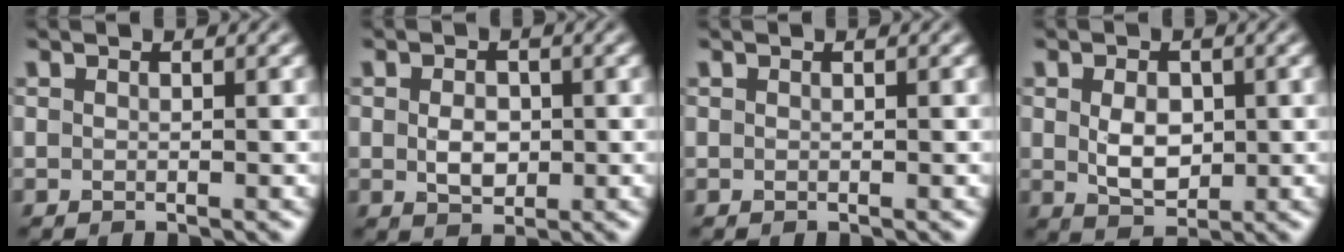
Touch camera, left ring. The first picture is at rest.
{"total": 2.5, "force": [-0.1, 1.7, 1.8], "torque": [-0.034, -0.004, -0.001]}
{"total": 0.0}
{"total": 3.4, "force": [0.2, 2.3, 2.5], "torque": [-0.052, -0.003, 0.007]}